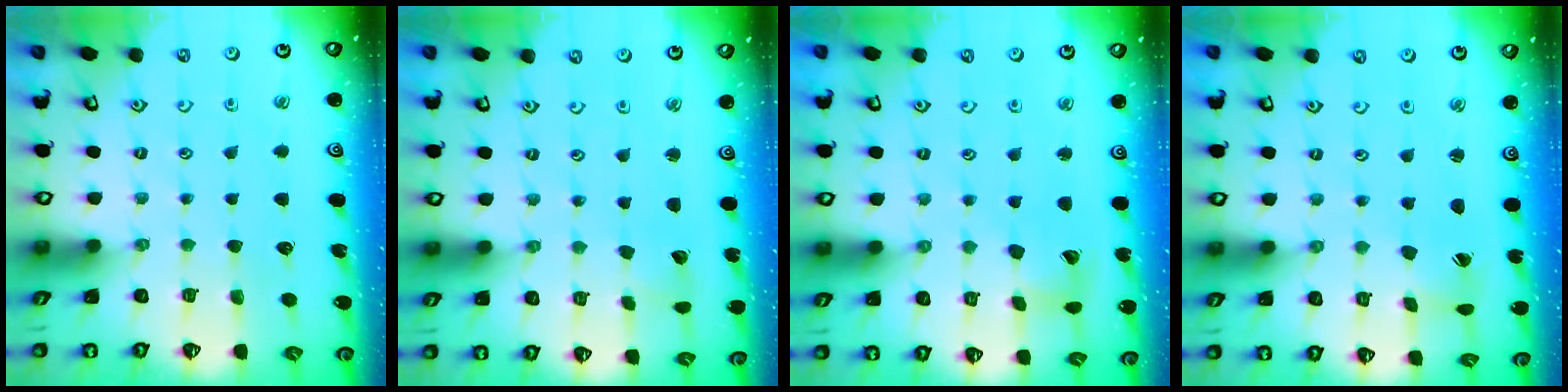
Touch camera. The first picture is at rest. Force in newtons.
{"total": 2.6, "press": 2.6, "slide": 0.1}
{"total": 8.5, "press": 8.4, "slide": 1.2}
{"total": 1.9, "press": 1.8, "slide": 0.2}